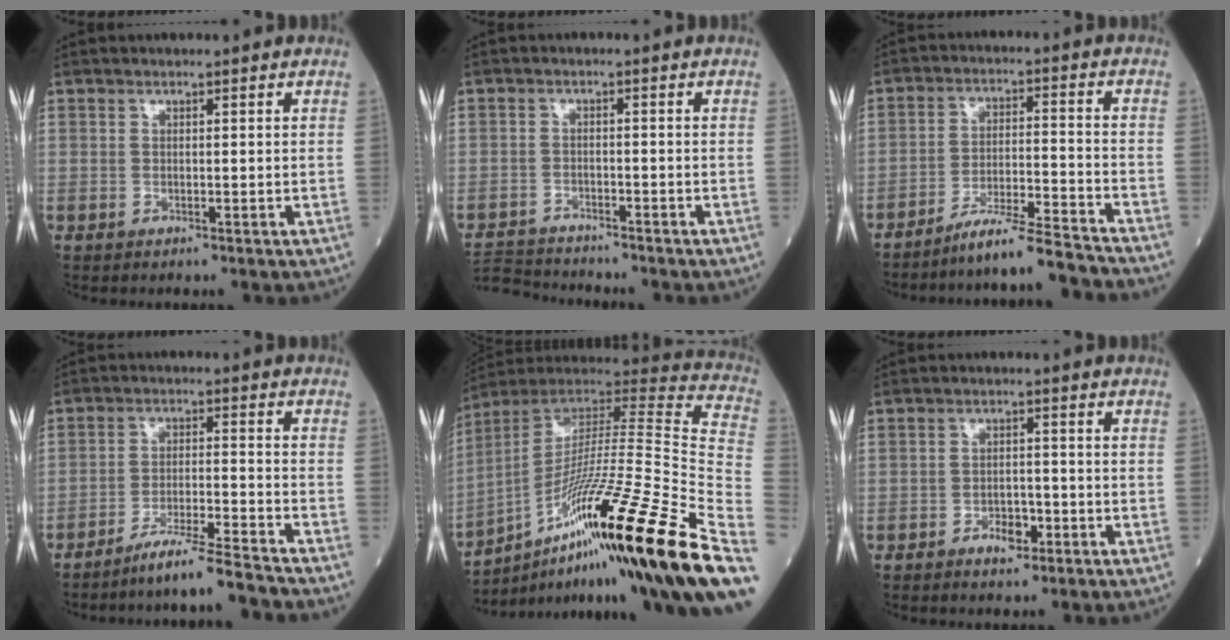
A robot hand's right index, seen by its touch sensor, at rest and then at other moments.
{"total": 6.7, "force": [-6.7, 0.7, 0.3], "torque": [-0.005, -0.006, -0.118]}
{"total": 9.9, "force": [-9.3, -1.6, 3.1], "torque": [-0.035, 0.002, -0.158]}
{"total": 8.6, "force": [-7.8, -1.6, 3.2], "torque": [-0.041, -0.012, -0.136]}
{"total": 40.9, "force": [-14.9, 3.1, 37.9], "torque": [-0.543, -0.028, -0.264]}
{"total": 3.3, "force": [-1.9, 1.7, 2.1], "torque": [-0.032, 0.006, -0.030]}